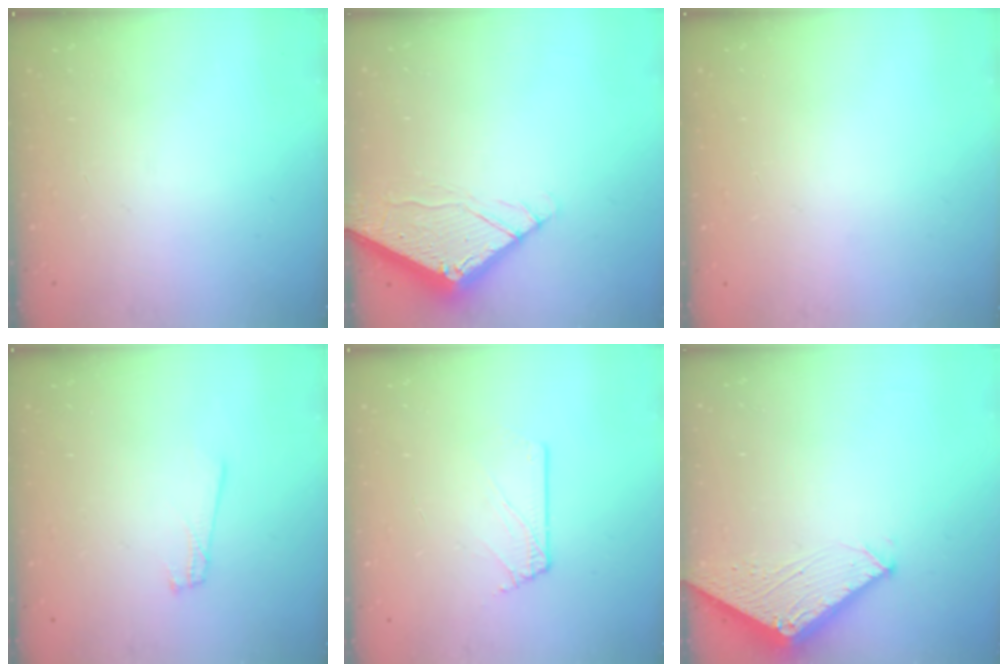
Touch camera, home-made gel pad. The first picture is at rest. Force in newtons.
{"total": 5.6, "press": 5.6, "slide": 0.5}
{"total": 0.0}
{"total": 1.3, "press": 1.3, "slide": 0.1}
{"total": 2.3, "press": 2.3, "slide": 0.3}
{"total": 2.8, "press": 2.8, "slide": 0.3}